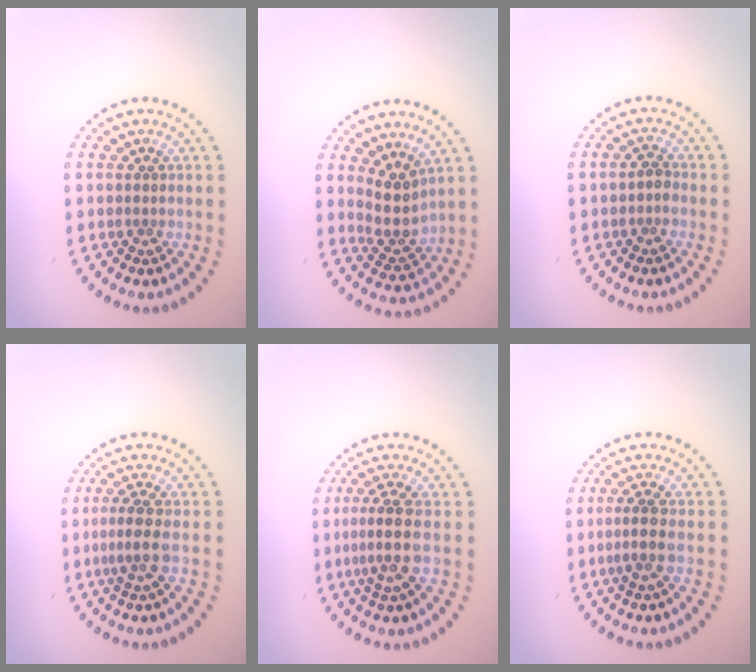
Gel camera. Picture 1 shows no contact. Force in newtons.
{"total": 3.0, "press": 2.2, "slide": 2.0}
{"total": 1.0, "press": 0.9, "slide": 0.4}
{"total": 2.3, "press": 1.5, "slide": 1.7}
{"total": 3.0, "press": 2.0, "slide": 2.2}
{"total": 2.0, "press": 1.3, "slide": 1.6}